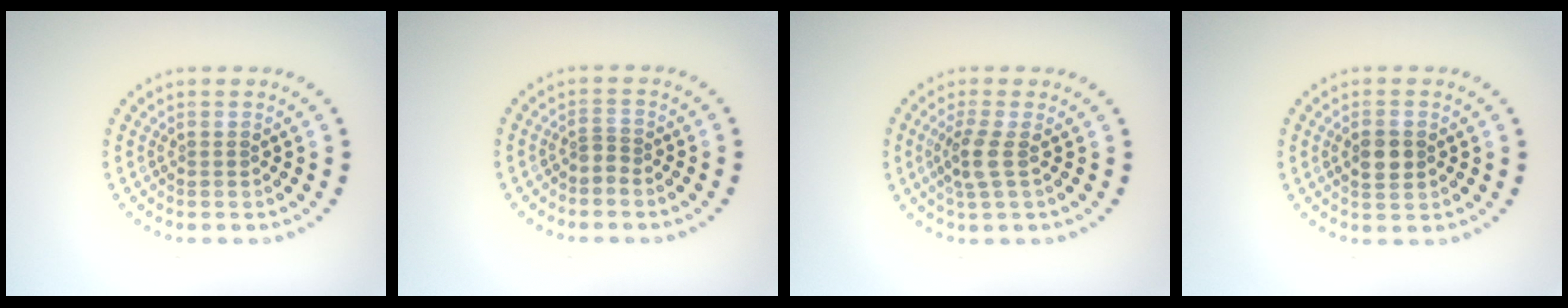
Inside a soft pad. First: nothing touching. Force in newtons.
{"total": 1.0, "press": 0.6, "slide": 0.8}
{"total": 2.2, "press": 1.9, "slide": 1.2}
{"total": 2.3, "press": 2.2, "slide": 0.3}